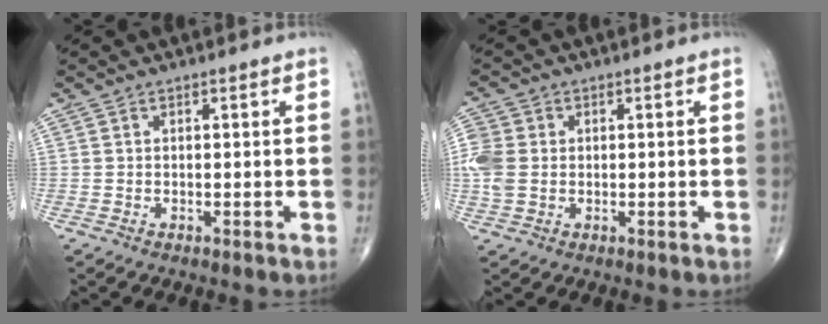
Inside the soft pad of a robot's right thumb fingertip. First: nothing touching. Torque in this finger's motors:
{"motor_torque": [0.10, 0.08, 0.43, 0.19, 0.05]}